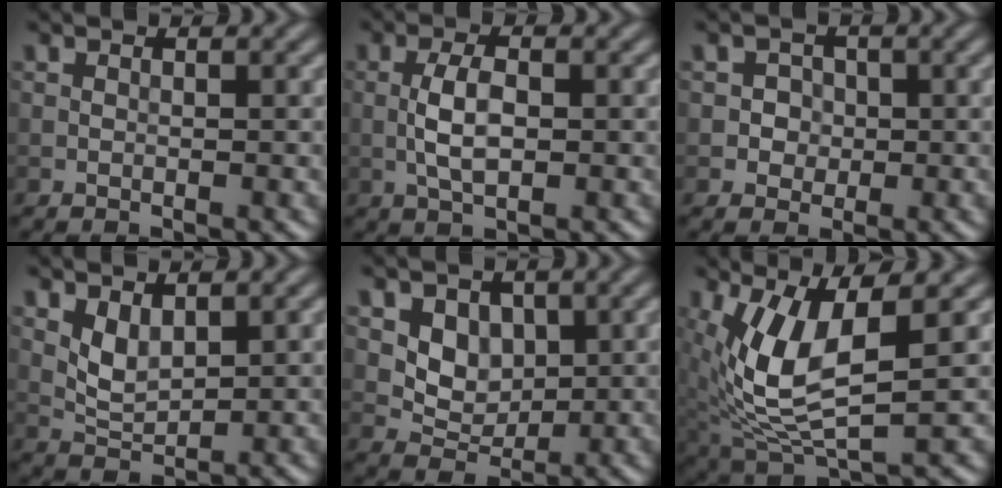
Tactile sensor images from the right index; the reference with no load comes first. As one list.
[{"total": 3.3, "force": [-0.4, 1.4, 3.0], "torque": [-0.060, 0.003, -0.009]}, {"total": 1.8, "force": [0.0, 1.8, 0.4], "torque": [0.013, 0.001, -0.003]}, {"total": 2.3, "force": [1.1, 1.1, 1.6], "torque": [-0.037, -0.005, 0.028]}, {"total": 3.4, "force": [0.9, 2.7, 1.8], "torque": [-0.033, -0.011, 0.019]}, {"total": 8.0, "force": [1.3, 3.1, 7.2], "torque": [-0.165, -0.009, 0.032]}]